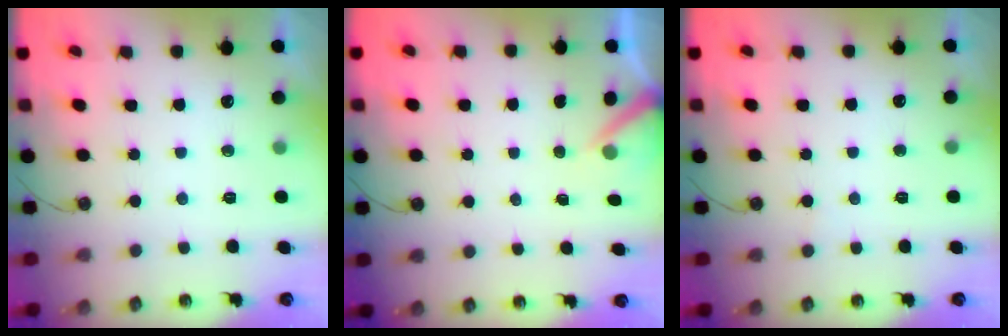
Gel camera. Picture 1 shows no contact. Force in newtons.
{"total": 3.2, "press": 3.2, "slide": 0.2}
{"total": 2.5, "press": 2.5, "slide": 0.3}